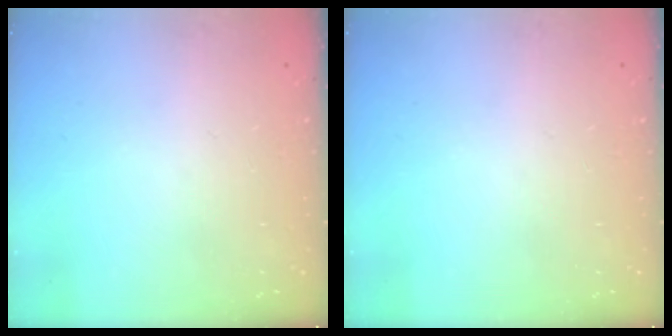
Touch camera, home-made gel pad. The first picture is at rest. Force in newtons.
{"total": 0.0}